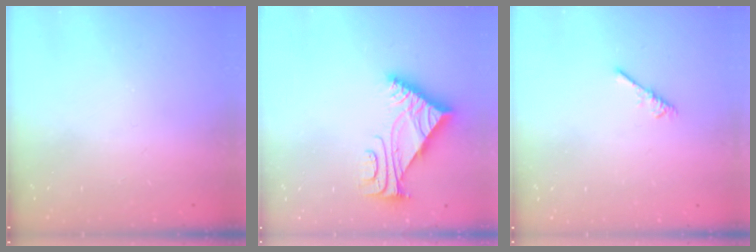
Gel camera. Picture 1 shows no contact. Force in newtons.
{"total": 7.0, "press": 7.0, "slide": 0.2}
{"total": 2.2, "press": 2.1, "slide": 0.5}